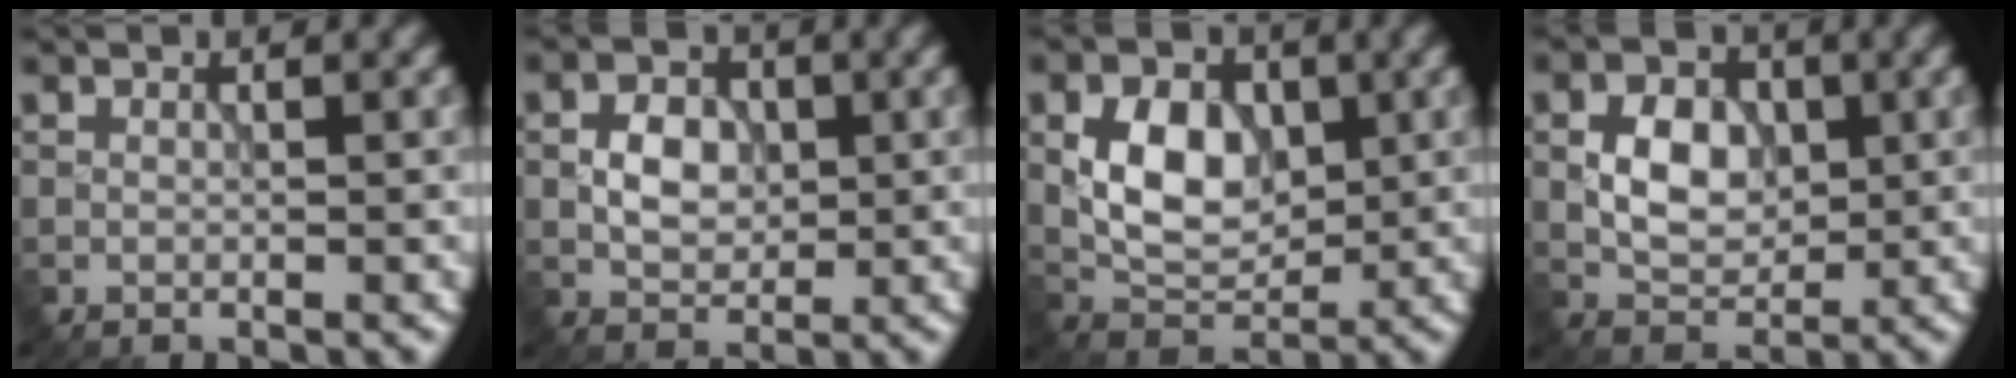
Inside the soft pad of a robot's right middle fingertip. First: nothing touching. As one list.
[{"total": 3.5, "force": [0.0, 2.5, 2.3], "torque": [-0.041, 0.002, -0.003]}, {"total": 6.1, "force": [0.6, 4.2, 4.4], "torque": [-0.081, -0.002, 0.012]}, {"total": 4.6, "force": [0.3, 3.3, 3.2], "torque": [-0.055, 0.000, 0.003]}]